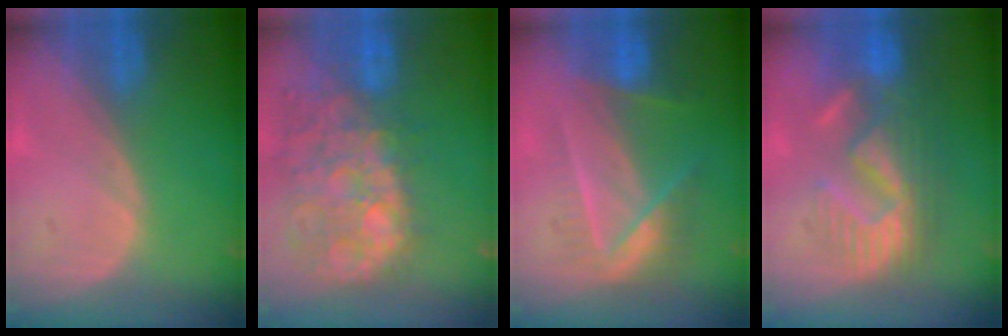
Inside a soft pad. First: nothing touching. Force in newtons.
{"total": 14.1, "press": 11.6, "slide": 8.1}
{"total": 7.3, "press": 6.6, "slide": 3.0}
{"total": 9.6, "press": 9.4, "slide": 2.2}